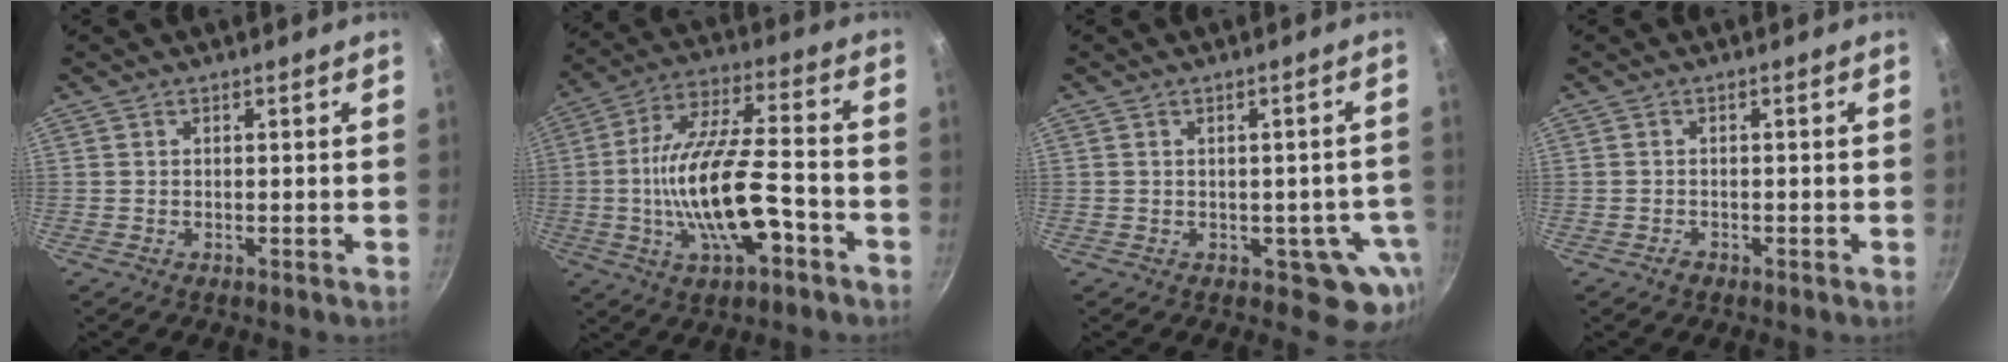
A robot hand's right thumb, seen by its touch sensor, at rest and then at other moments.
{"total": 18.3, "force": [-5.5, 6.9, 16.0], "torque": [-0.287, 0.034, -0.101]}
{"total": 6.8, "force": [-2.0, 4.6, 4.5], "torque": [-0.006, 0.024, -0.015]}
{"total": 1.3, "force": [-0.8, 0.8, 0.4], "torque": [-0.008, 0.008, -0.015]}